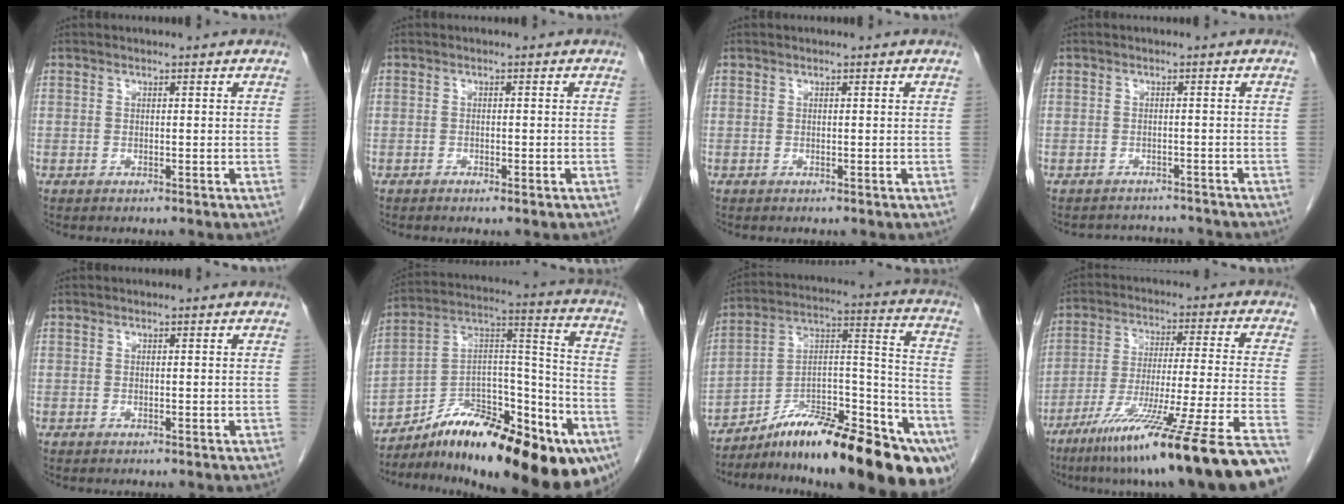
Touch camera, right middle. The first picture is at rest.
{"total": 1.3, "force": [-0.9, 0.2, 0.9], "torque": [-0.018, -0.001, -0.011]}
{"total": 0.0}
{"total": 4.7, "force": [-4.5, 1.4, -0.3], "torque": [0.007, 0.009, -0.060]}
{"total": 0.0}
{"total": 25.2, "force": [-17.3, 6.7, 17.0], "torque": [-0.193, 0.029, -0.264]}
{"total": 25.6, "force": [-19.3, 4.5, 16.2], "torque": [-0.173, 0.029, -0.295]}
{"total": 24.1, "force": [-18.1, -2.0, 15.8], "torque": [-0.187, -0.042, -0.292]}